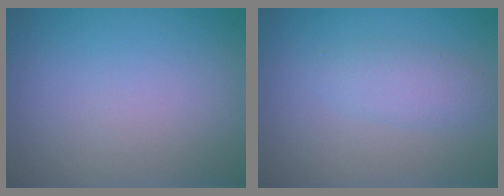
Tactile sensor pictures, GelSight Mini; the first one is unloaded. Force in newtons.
{"total": 2.1, "press": 2.1, "slide": 0.1}